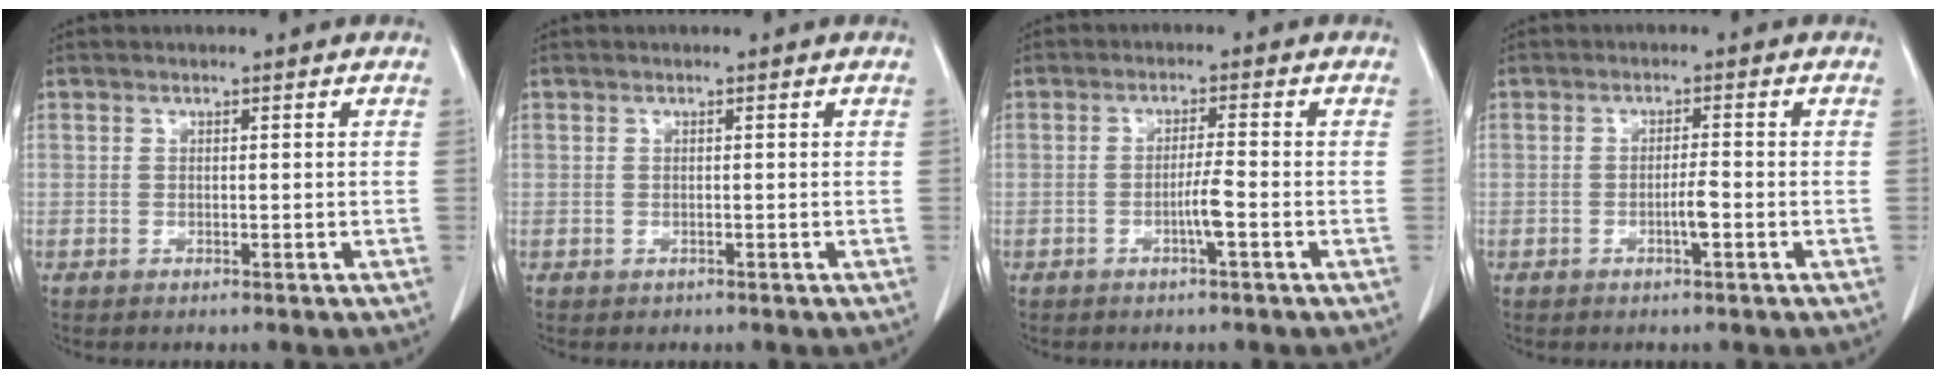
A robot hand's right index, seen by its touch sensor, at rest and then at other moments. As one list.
[{"total": 0.7, "force": [-0.3, 0.6, 0.0], "torque": [0.000, 0.005, -0.005]}, {"total": 3.0, "force": [-1.2, -0.4, 2.7], "torque": [-0.048, -0.002, -0.023]}, {"total": 2.6, "force": [-1.0, -0.2, 2.3], "torque": [-0.042, -0.001, -0.019]}]